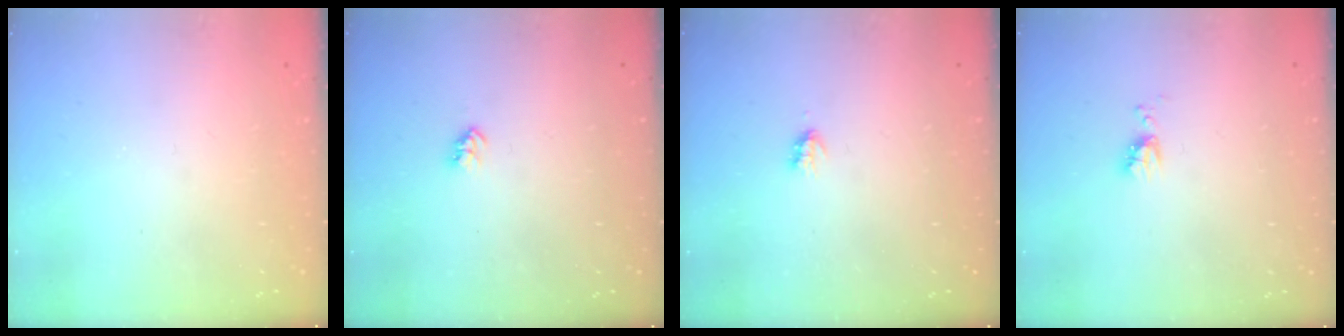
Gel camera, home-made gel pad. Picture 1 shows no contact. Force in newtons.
{"total": 2.7, "press": 2.7, "slide": 0.4}
{"total": 1.9, "press": 1.8, "slide": 0.4}
{"total": 4.9, "press": 4.8, "slide": 0.8}